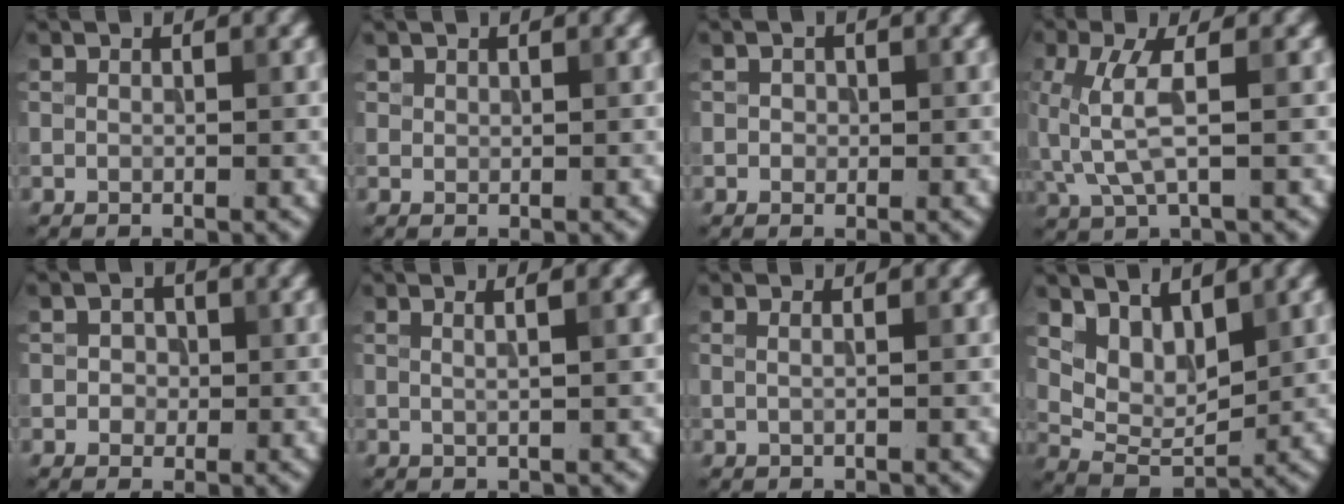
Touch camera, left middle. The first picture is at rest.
{"total": 0.6, "force": [0.4, 0.5, 0.1], "torque": [0.000, -0.003, 0.011]}
{"total": 0.7, "force": [0.0, 0.6, 0.3], "torque": [-0.001, -0.001, 0.001]}
{"total": 3.6, "force": [0.2, 0.8, 3.5], "torque": [-0.095, 0.003, 0.003]}
{"total": 1.5, "force": [-0.1, 1.3, 0.6], "torque": [-0.002, 0.003, -0.007]}
{"total": 1.7, "force": [0.6, 0.2, 1.6], "torque": [-0.021, 0.004, -0.001]}
{"total": 0.7, "force": [0.4, 0.0, 0.6], "torque": [-0.015, -0.003, 0.002]}
{"total": 4.0, "force": [2.5, 1.9, 2.5], "torque": [-0.057, -0.011, 0.047]}